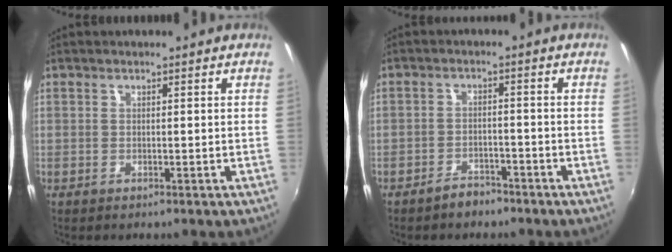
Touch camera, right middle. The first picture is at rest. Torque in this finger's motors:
{"motor_torque": [0.52, -0.63, -0.06, -0.01]}